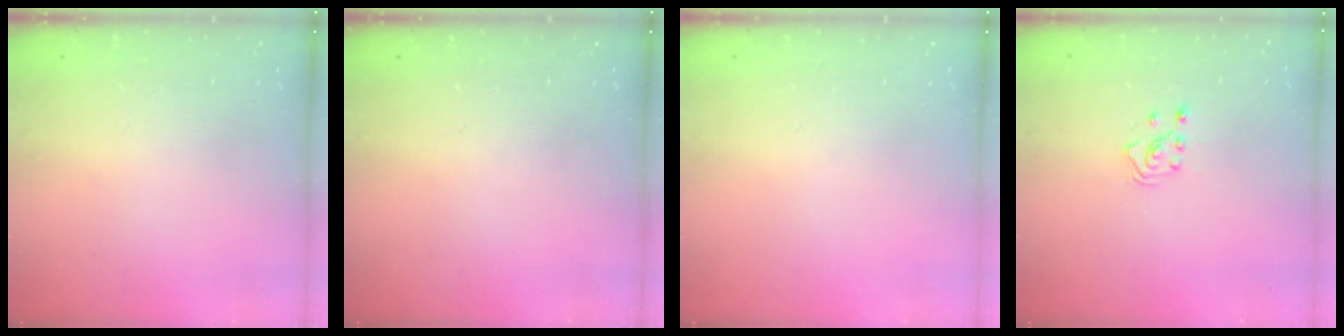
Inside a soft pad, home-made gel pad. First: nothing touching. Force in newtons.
{"total": 0.0}
{"total": 0.0}
{"total": 2.9, "press": 2.7, "slide": 1.0}